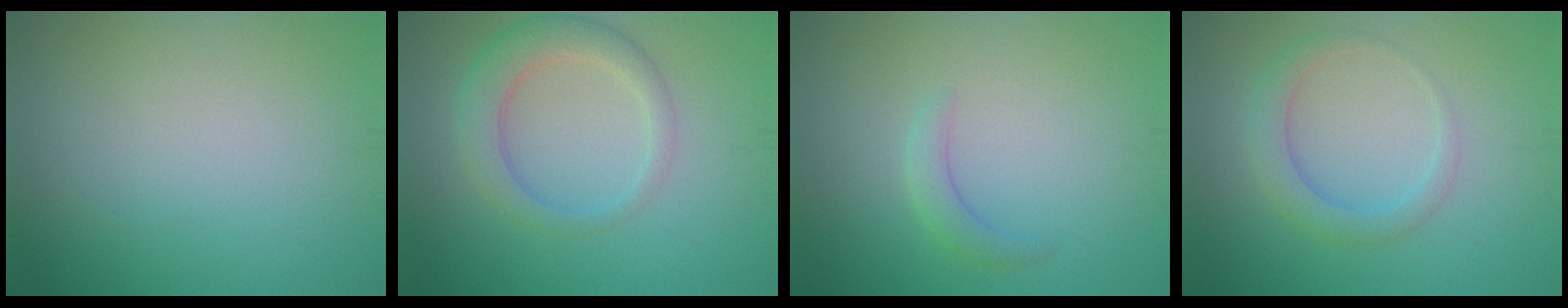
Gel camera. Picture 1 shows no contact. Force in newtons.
{"total": 3.8, "press": 3.8, "slide": 0.1}
{"total": 1.6, "press": 1.6, "slide": 0.1}
{"total": 2.6, "press": 2.6, "slide": 0.1}